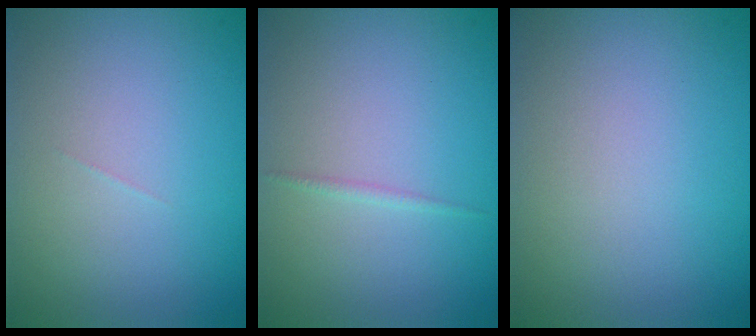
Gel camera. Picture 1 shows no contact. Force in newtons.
{"total": 0.6, "press": 0.6, "slide": 0.0}
{"total": 0.0}